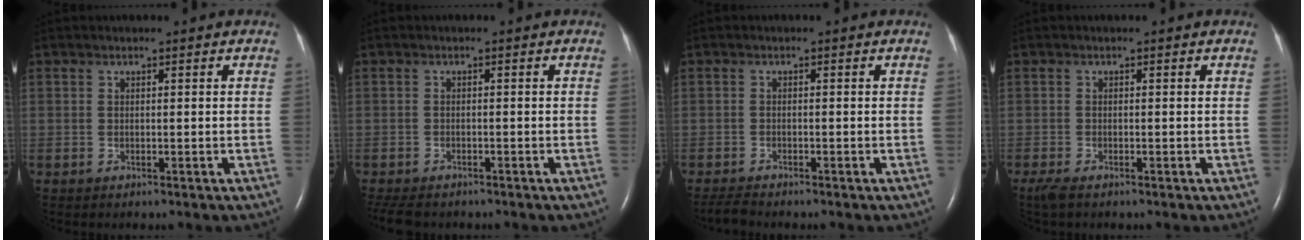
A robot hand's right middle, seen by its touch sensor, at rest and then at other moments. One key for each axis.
{"total": 6.3, "fx": -5.3, "fy": 2.3, "fz": 2.6, "tx": -0.043, "ty": -0.008, "tz": -0.078}
{"total": 2.0, "fx": -1.9, "fy": -0.1, "fz": 0.5, "tx": -0.018, "ty": -0.011, "tz": -0.036}
{"total": 2.2, "fx": -1.7, "fy": 0.4, "fz": 1.3, "tx": -0.034, "ty": -0.009, "tz": -0.030}